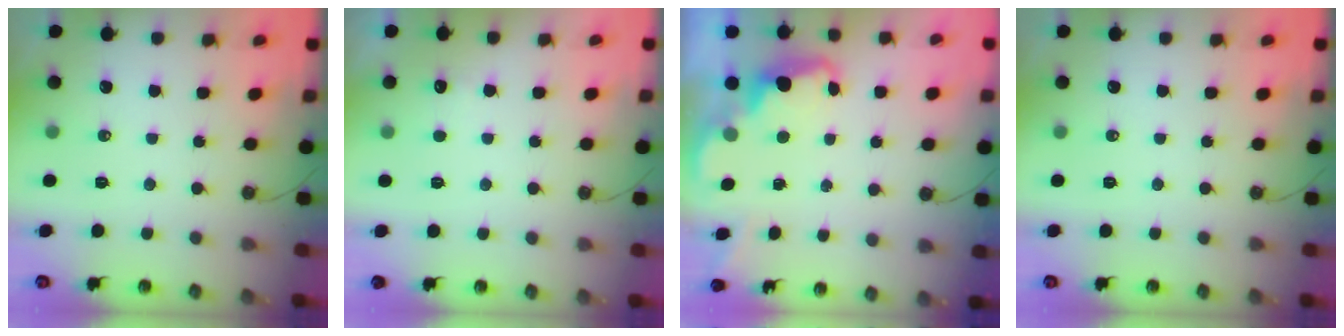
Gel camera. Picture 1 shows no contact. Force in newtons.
{"total": 3.0, "press": 2.8, "slide": 1.0}
{"total": 2.4, "press": 2.3, "slide": 0.7}
{"total": 0.0}